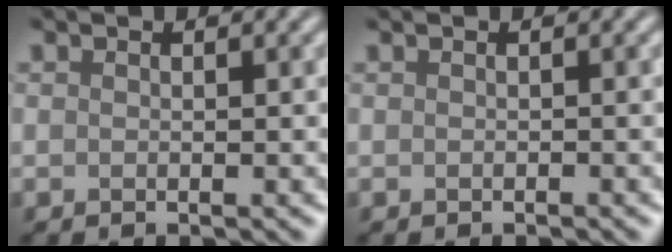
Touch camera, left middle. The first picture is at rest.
{"total": 0.0}